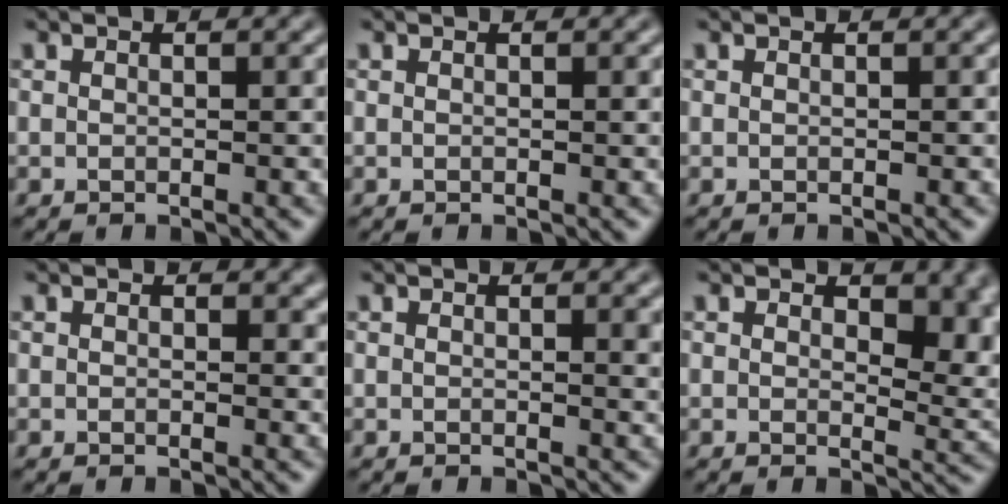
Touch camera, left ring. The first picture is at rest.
{"total": 0.0}
{"total": 0.0}
{"total": 1.1, "force": [0.3, 0.7, 0.8], "torque": [-0.006, -0.003, 0.002]}
{"total": 1.4, "force": [0.5, 0.4, 1.3], "torque": [-0.011, 0.000, 0.006]}
{"total": 5.8, "force": [1.7, 3.2, 4.5], "torque": [-0.051, -0.008, 0.026]}